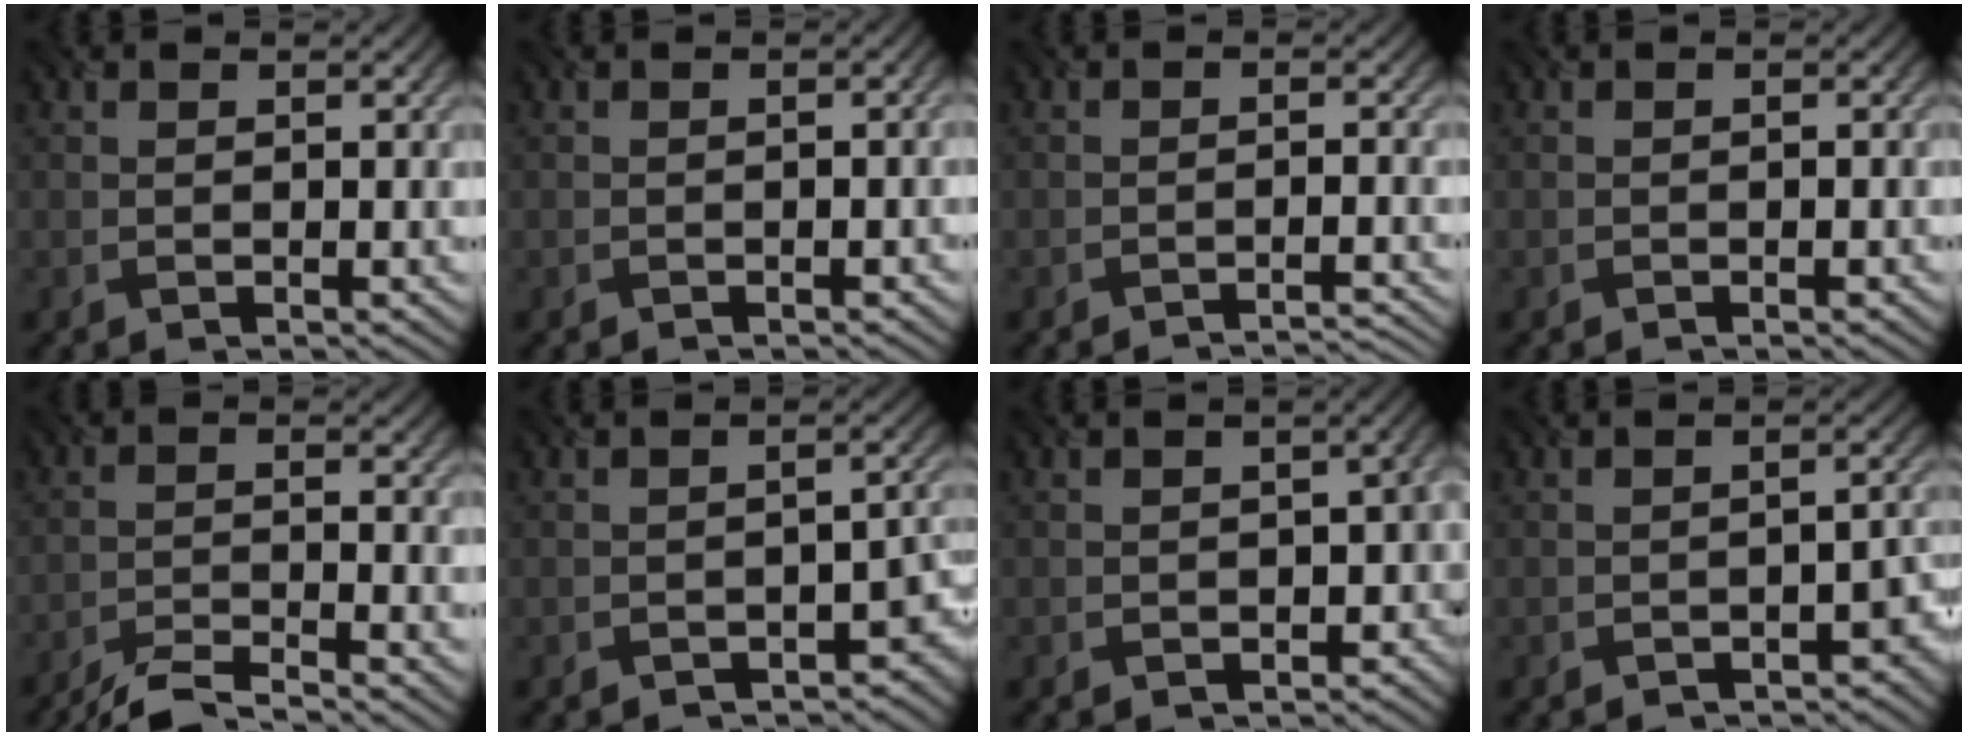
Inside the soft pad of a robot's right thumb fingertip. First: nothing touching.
{"total": 1.1, "force": [-0.6, 0.2, 0.9], "torque": [-0.012, 0.001, -0.010]}
{"total": 2.8, "force": [-2.5, 0.2, 1.3], "torque": [-0.013, 0.012, -0.043]}
{"total": 0.5, "force": [-0.4, 0.1, 0.3], "torque": [-0.003, 0.000, -0.007]}
{"total": 6.2, "force": [-5.2, 0.7, 3.2], "torque": [-0.058, 0.004, -0.102]}
{"total": 5.8, "force": [-3.7, 2.6, 3.6], "torque": [-0.036, -0.009, -0.051]}
{"total": 4.7, "force": [-1.8, 3.4, 2.7], "torque": [-0.028, -0.023, -0.021]}
{"total": 4.6, "force": [-3.3, 1.8, 2.8], "torque": [-0.026, -0.003, -0.045]}